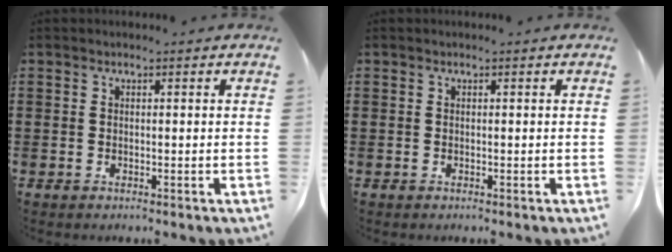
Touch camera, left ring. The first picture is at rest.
{"total": 0.0}